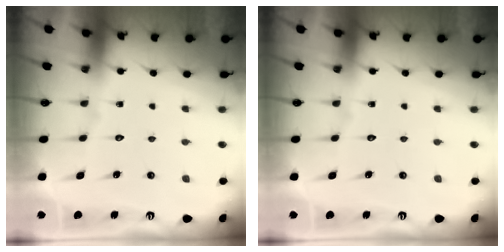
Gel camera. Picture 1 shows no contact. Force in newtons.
{"total": 0.0}